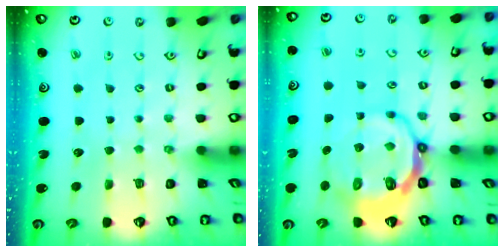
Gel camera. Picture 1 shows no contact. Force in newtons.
{"total": 10.4, "press": 9.6, "slide": 3.9}